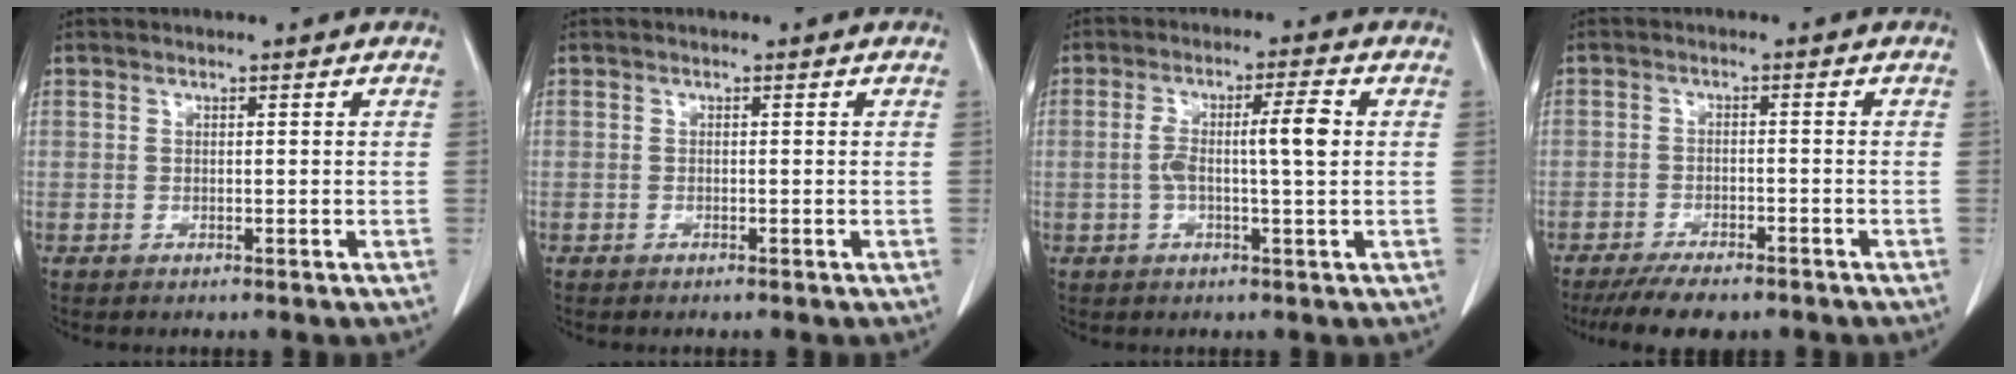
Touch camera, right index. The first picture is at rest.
{"total": 0.0}
{"total": 6.6, "force": [0.3, 0.4, 6.6], "torque": [-0.123, 0.012, 0.002]}
{"total": 7.0, "force": [-5.6, 2.4, 3.4], "torque": [-0.046, -0.006, -0.086]}